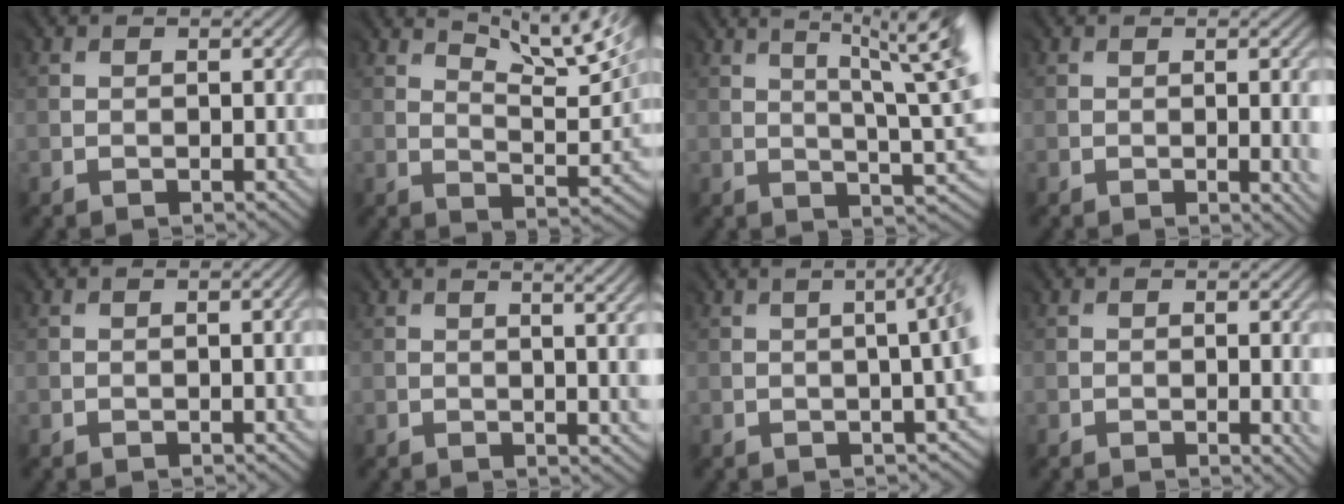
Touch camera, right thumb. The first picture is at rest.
{"total": 10.5, "force": [7.4, 2.2, 7.1], "torque": [-0.118, 0.007, 0.113]}
{"total": 9.8, "force": [3.5, 2.4, 8.8], "torque": [-0.118, 0.014, 0.056]}
{"total": 4.1, "force": [-0.6, 1.5, 3.8], "torque": [-0.041, -0.009, -0.001]}
{"total": 1.2, "force": [-0.2, 0.2, 1.2], "torque": [-0.018, -0.001, -0.002]}
{"total": 6.1, "force": [0.8, 1.9, 5.7], "torque": [-0.048, 0.018, 0.004]}
{"total": 7.1, "force": [0.2, 2.5, 6.7], "torque": [-0.050, 0.019, -0.008]}
{"total": 2.9, "force": [-0.4, 0.9, 2.7], "torque": [-0.036, -0.010, -0.001]}